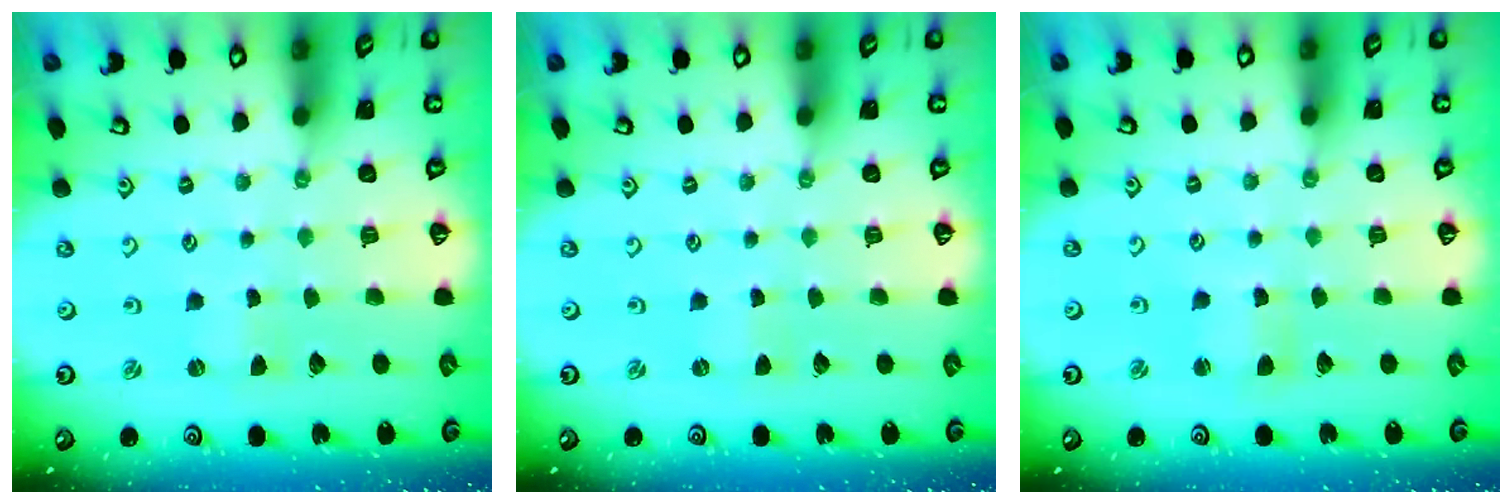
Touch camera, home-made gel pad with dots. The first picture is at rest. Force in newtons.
{"total": 0.0}
{"total": 2.9, "press": 2.9, "slide": 0.3}